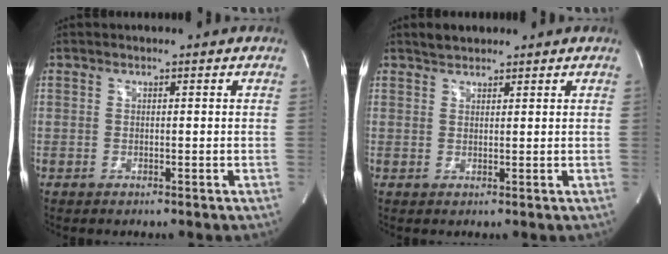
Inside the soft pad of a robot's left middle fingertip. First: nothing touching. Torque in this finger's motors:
{"motor_torque": [0.05, -0.02, -0.02, 0.00]}